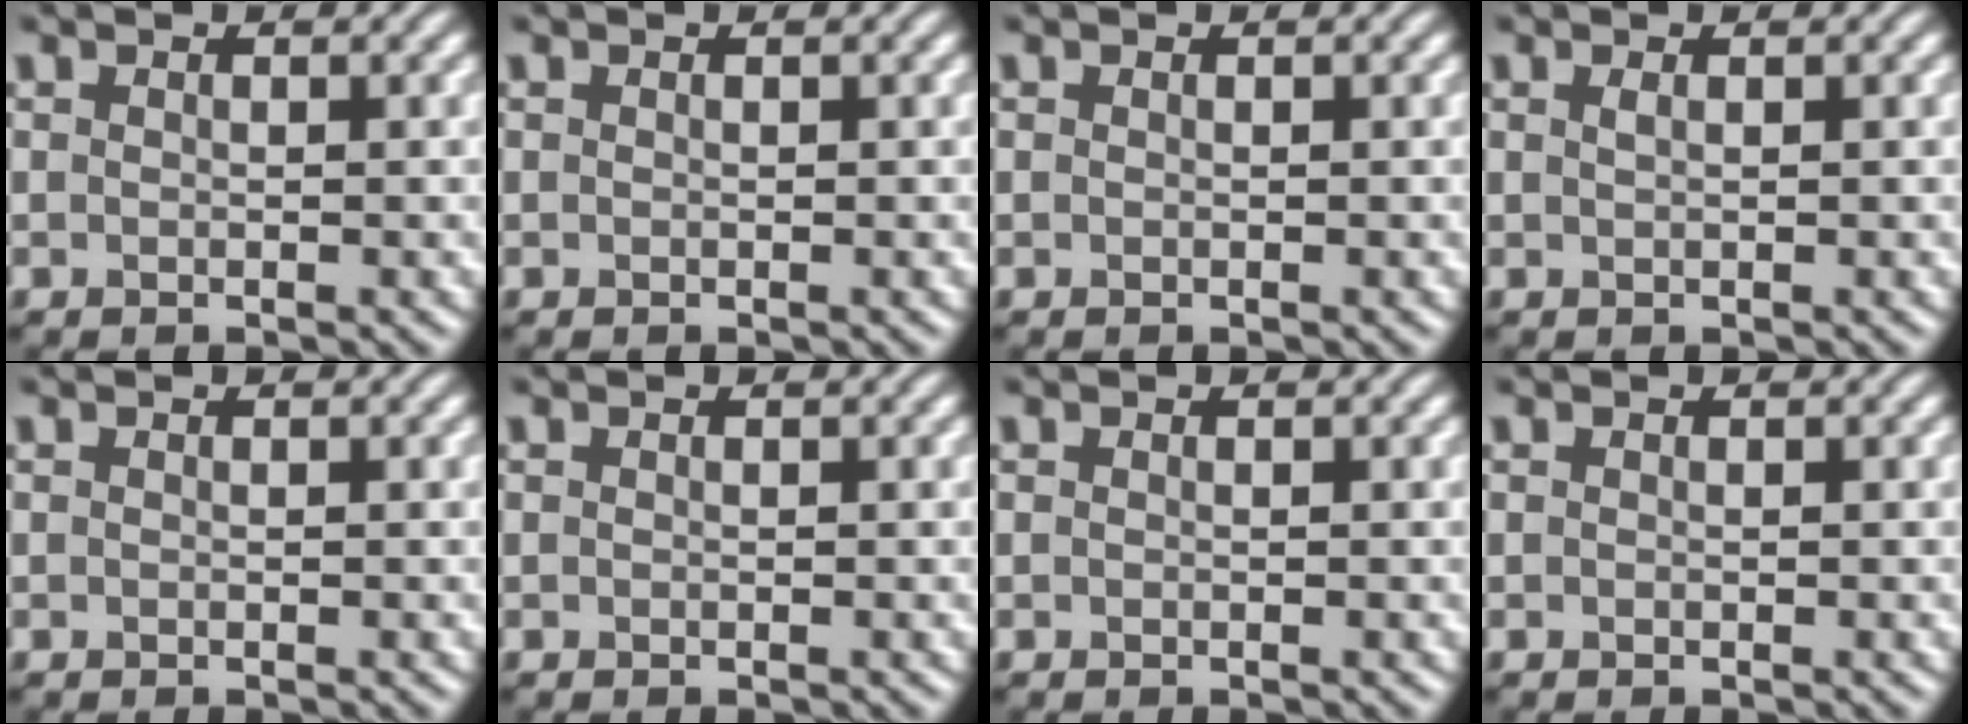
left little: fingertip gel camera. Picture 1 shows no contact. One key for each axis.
{"total": 0.0}
{"total": 0.0}
{"total": 0.6, "fx": 0.3, "fy": 0.2, "fz": 0.5, "tx": -0.008, "ty": 0.004, "tz": 0.005}
{"total": 0.0}
{"total": 0.0}
{"total": 0.0}
{"total": 0.0}